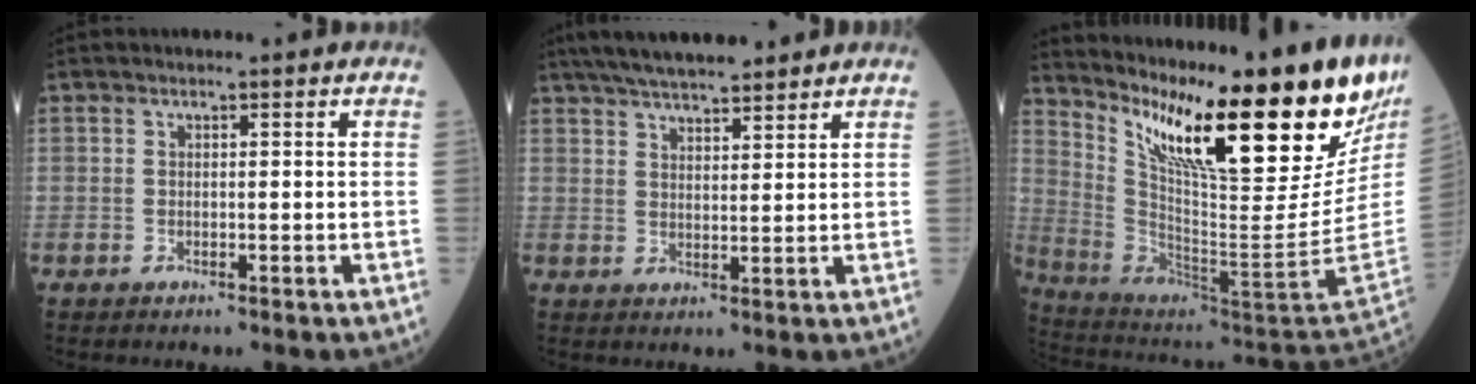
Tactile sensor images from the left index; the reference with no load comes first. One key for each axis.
{"total": 10.2, "fx": 8.8, "fy": 1.9, "fz": 4.9, "tx": -0.080, "ty": 0.024, "tz": 0.141}
{"total": 31.3, "fx": 19.1, "fy": 5.0, "fz": 24.2, "tx": -0.362, "ty": -0.013, "tz": 0.294}